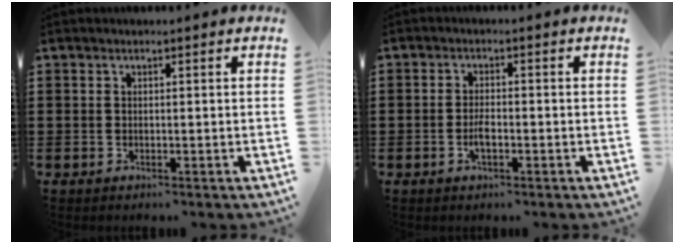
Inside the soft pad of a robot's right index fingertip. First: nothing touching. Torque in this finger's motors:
{"motor_torque": [1.94, 0.20, 0.13, 0.05]}